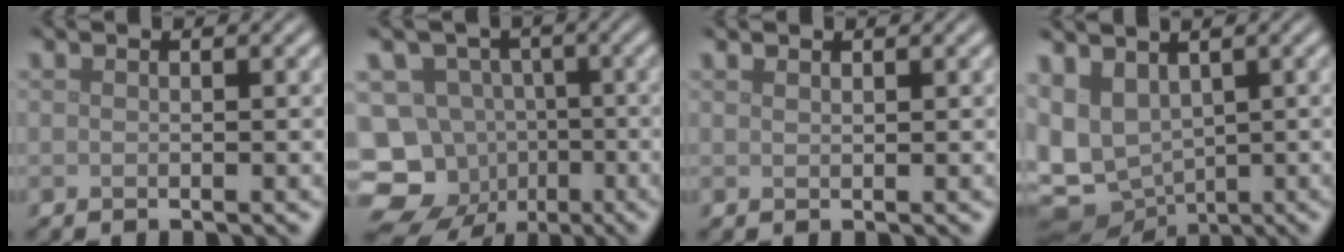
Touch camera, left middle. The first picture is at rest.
{"total": 13.2, "force": [-6.8, 10.8, 3.3], "torque": [-0.076, -0.016, -0.115]}
{"total": 0.6, "force": [0.6, 0.0, 0.1], "torque": [-0.001, 0.000, 0.011]}
{"total": 7.8, "force": [-0.1, 5.6, 5.3], "torque": [-0.118, -0.017, 0.025]}